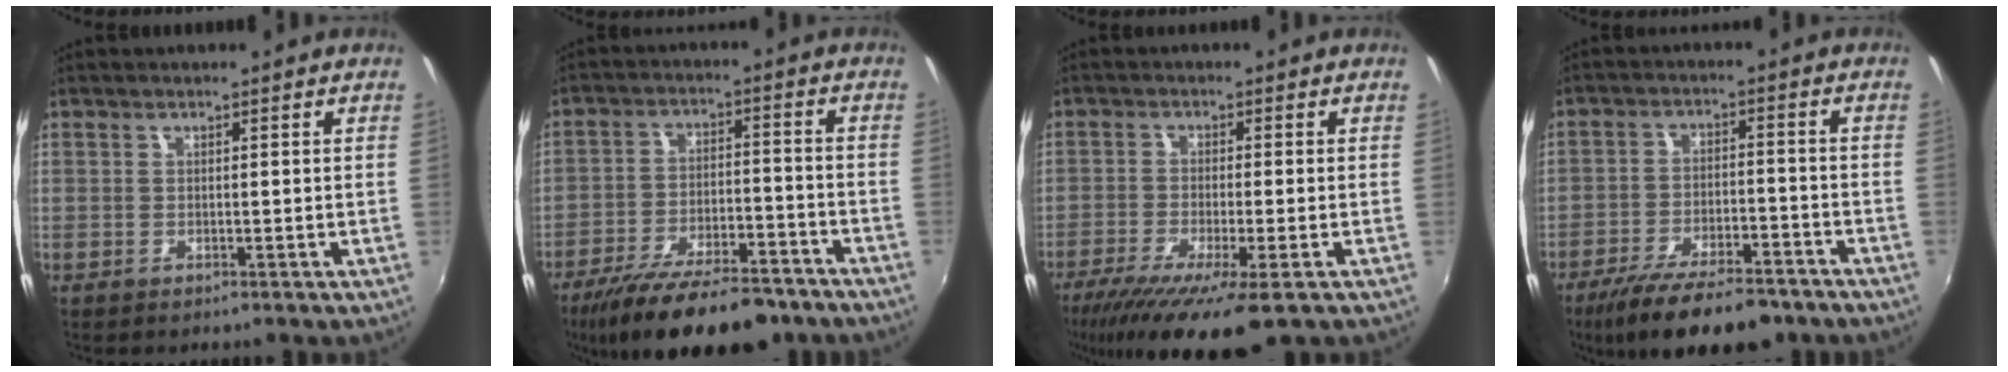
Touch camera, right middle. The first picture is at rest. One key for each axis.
{"total": 19.3, "fx": -15.3, "fy": 5.6, "fz": 10.4, "tx": -0.198, "ty": -0.030, "tz": -0.229}
{"total": 12.6, "fx": -8.2, "fy": 1.3, "fz": 9.4, "tx": -0.189, "ty": -0.050, "tz": -0.137}
{"total": 15.4, "fx": -12.0, "fy": 4.6, "fz": 8.5, "tx": -0.171, "ty": -0.028, "tz": -0.187}